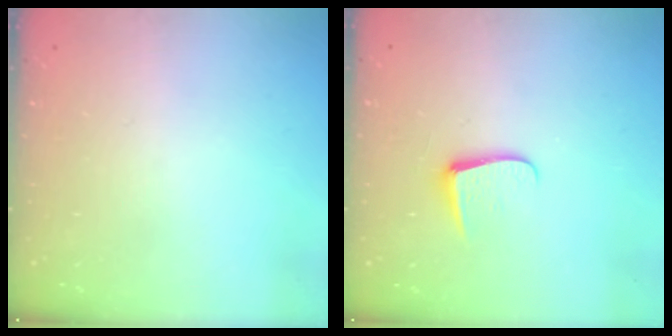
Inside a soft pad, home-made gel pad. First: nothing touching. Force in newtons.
{"total": 6.0, "press": 6.0, "slide": 0.8}